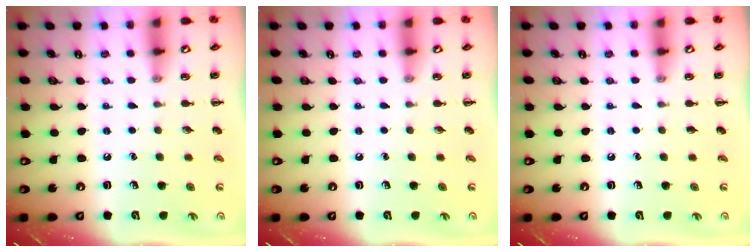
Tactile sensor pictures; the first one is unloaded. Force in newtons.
{"total": 0.0}
{"total": 0.0}